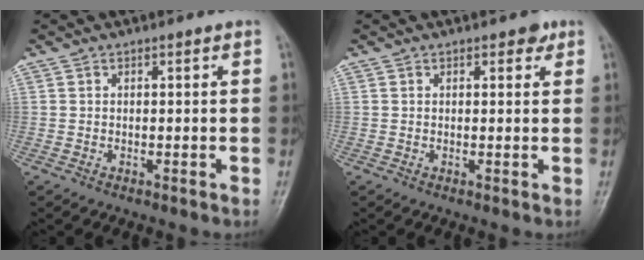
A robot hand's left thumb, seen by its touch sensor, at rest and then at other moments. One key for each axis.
{"total": 1.8, "fx": 1.2, "fy": 1.0, "fz": 0.9, "tx": 0.000, "ty": -0.004, "tz": 0.011}